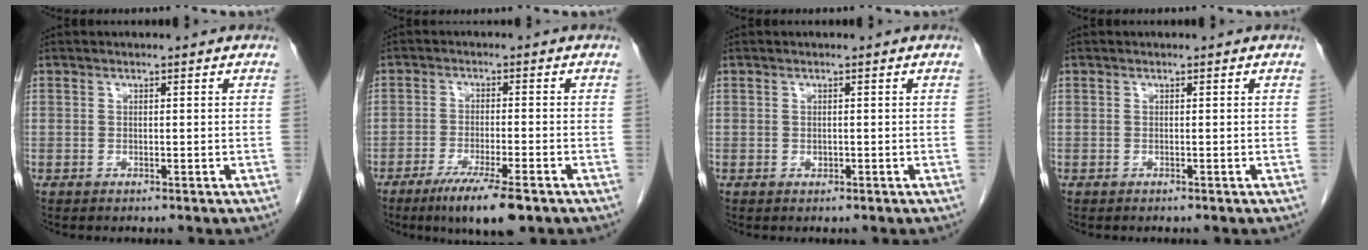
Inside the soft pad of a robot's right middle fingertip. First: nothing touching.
{"total": 8.1, "force": [-5.2, 0.9, 6.1], "torque": [-0.104, -0.018, -0.085]}
{"total": 0.6, "force": [0.0, 0.5, 0.3], "torque": [-0.003, 0.002, 0.000]}
{"total": 0.0}